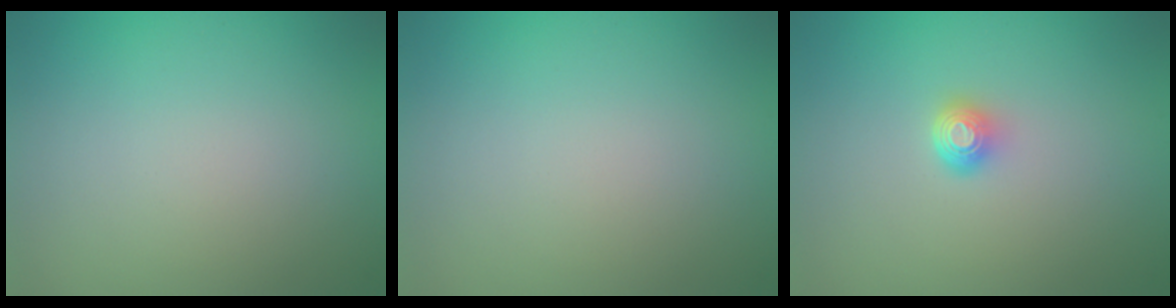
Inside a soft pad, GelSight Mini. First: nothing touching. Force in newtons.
{"total": 0.0}
{"total": 1.7, "press": 1.3, "slide": 1.1}